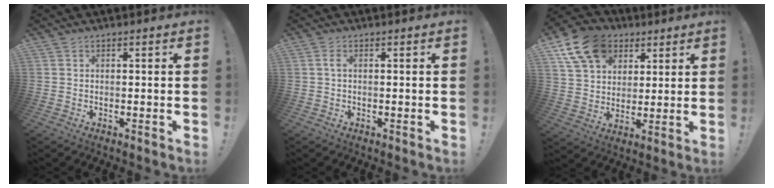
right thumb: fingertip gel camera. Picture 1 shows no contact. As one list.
[{"total": 1.2, "force": [0.1, 0.4, 1.2], "torque": [-0.020, 0.002, -0.001]}, {"total": 15.7, "force": [7.7, 11.4, 7.5], "torque": [-0.116, -0.034, 0.149]}]